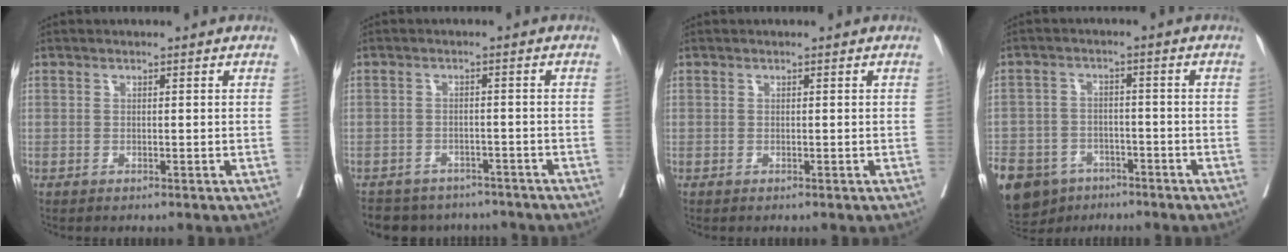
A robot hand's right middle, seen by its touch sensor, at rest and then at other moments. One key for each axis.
{"total": 8.5, "fx": -7.5, "fy": 3.9, "fz": 1.1, "tx": -0.016, "ty": 0.011, "tz": -0.091}
{"total": 0.0}
{"total": 19.2, "fx": -11.8, "fy": 12.9, "fz": 7.9, "tx": -0.249, "ty": -0.018, "tz": -0.175}